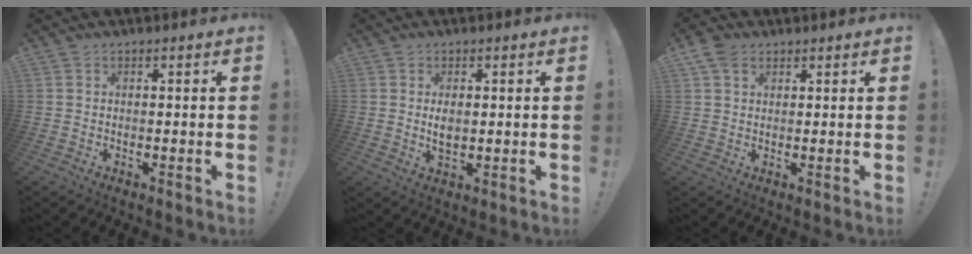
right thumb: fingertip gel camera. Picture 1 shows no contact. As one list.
[{"total": 3.7, "force": [0.5, 2.2, 3.0], "torque": [-0.042, -0.007, 0.003]}, {"total": 4.6, "force": [2.6, 3.2, 2.2], "torque": [-0.034, -0.006, 0.049]}]